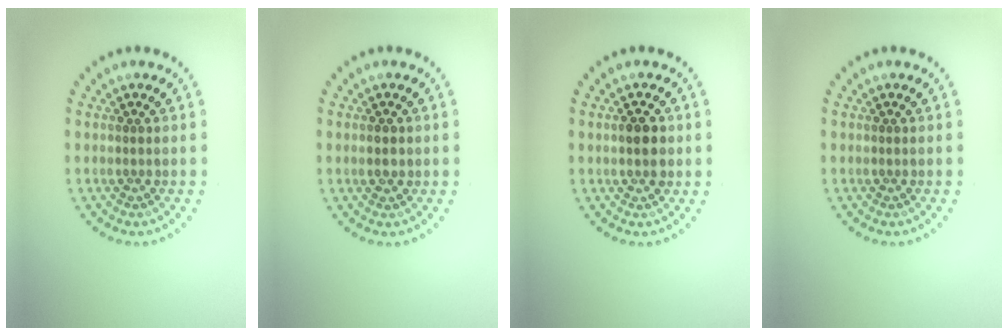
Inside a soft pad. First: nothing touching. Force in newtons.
{"total": 1.6, "press": 1.6, "slide": 0.1}
{"total": 2.6, "press": 2.6, "slide": 0.2}
{"total": 0.0}